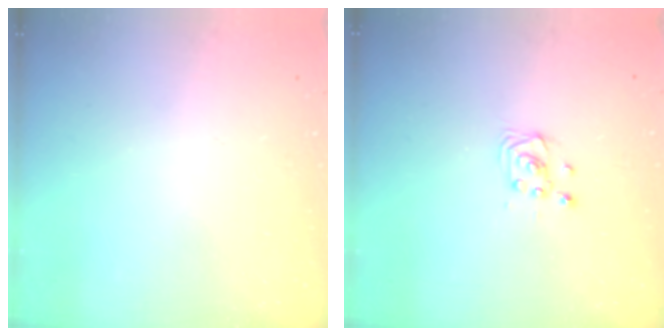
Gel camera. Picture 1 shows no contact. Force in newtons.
{"total": 2.9, "press": 2.9, "slide": 0.4}